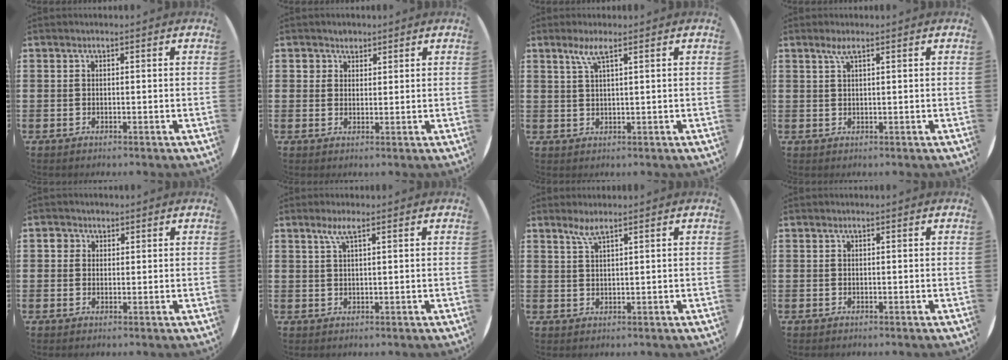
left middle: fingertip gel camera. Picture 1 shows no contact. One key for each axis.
{"total": 1.9, "fx": 1.5, "fy": 1.2, "fz": 0.0, "tx": 0.014, "ty": -0.001, "tz": 0.026}
{"total": 2.7, "fx": 1.6, "fy": 0.1, "fz": 2.2, "tx": -0.046, "ty": 0.002, "tz": 0.027}
{"total": 1.7, "fx": 1.0, "fy": 0.1, "fz": 1.3, "tx": -0.027, "ty": 0.003, "tz": 0.016}
{"total": 1.5, "fx": 0.9, "fy": 1.2, "fz": 0.1, "tx": 0.012, "ty": -0.002, "tz": 0.014}
{"total": 2.3, "fx": 1.3, "fy": 0.2, "fz": 1.9, "tx": -0.040, "ty": 0.004, "tz": 0.021}
{"total": 2.3, "fx": 1.7, "fy": 0.1, "fz": 1.5, "tx": -0.032, "ty": 0.001, "tz": 0.030}
{"total": 0.0}